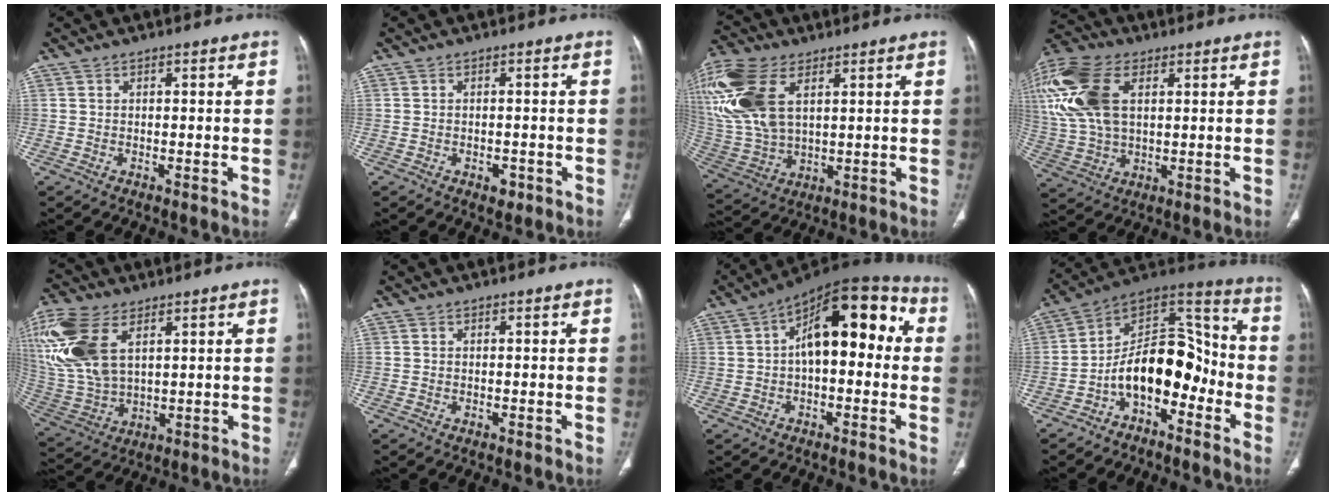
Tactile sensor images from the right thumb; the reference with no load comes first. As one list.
[{"total": 1.9, "force": [-1.0, 1.2, 1.1], "torque": [-0.010, 0.003, -0.008]}, {"total": 22.0, "force": [8.2, 12.5, 16.2], "torque": [-0.396, -0.005, 0.164]}, {"total": 21.5, "force": [6.7, 12.8, 16.0], "torque": [-0.385, 0.015, 0.127]}, {"total": 19.4, "force": [7.7, 10.7, 14.3], "torque": [-0.341, -0.017, 0.159]}, {"total": 0.0}, {"total": 17.2, "force": [2.1, 8.5, 14.8], "torque": [-0.184, 0.048, 0.021]}, {"total": 15.2, "force": [-5.6, 8.9, 10.9], "torque": [-0.144, 0.094, -0.101]}]